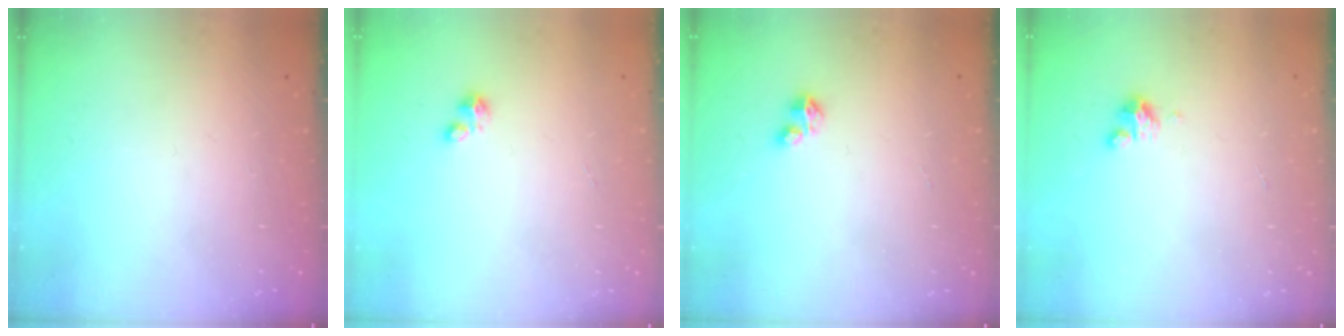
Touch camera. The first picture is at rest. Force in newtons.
{"total": 0.9, "press": 0.9, "slide": 0.1}
{"total": 2.1, "press": 2.1, "slide": 0.2}
{"total": 2.8, "press": 2.8, "slide": 0.2}